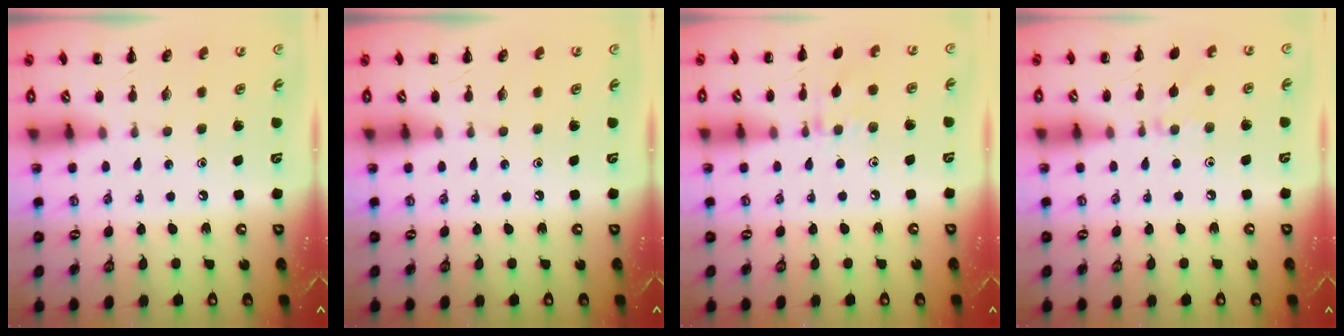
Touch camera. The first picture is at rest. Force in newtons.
{"total": 0.0}
{"total": 6.9, "press": 6.7, "slide": 1.9}
{"total": 6.1, "press": 5.8, "slide": 2.0}